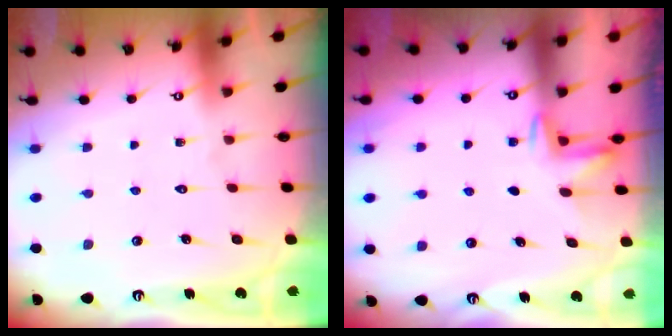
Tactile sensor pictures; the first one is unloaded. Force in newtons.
{"total": 2.3, "press": 2.2, "slide": 0.4}